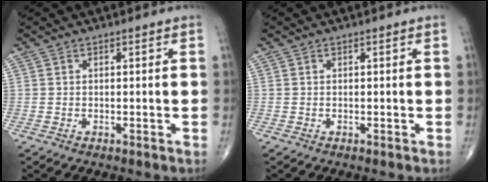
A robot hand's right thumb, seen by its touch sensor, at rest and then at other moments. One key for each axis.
{"total": 0.0}